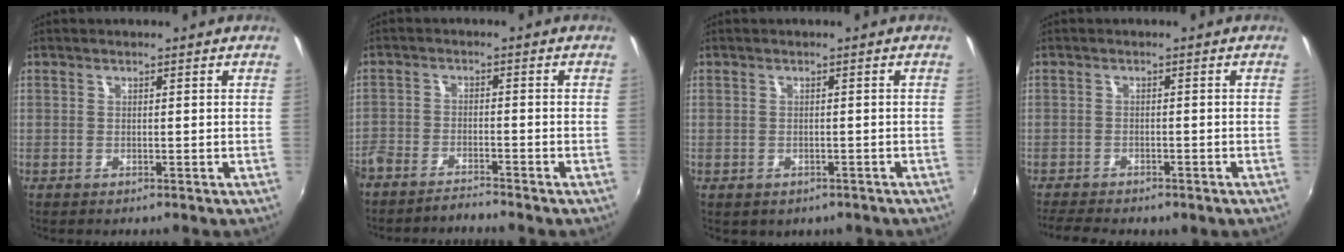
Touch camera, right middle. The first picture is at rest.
{"total": 5.8, "force": [-5.4, 1.0, 1.7], "torque": [-0.055, -0.015, -0.102]}
{"total": 2.5, "force": [-1.4, 1.9, 1.1], "torque": [-0.025, -0.011, -0.012]}
{"total": 7.0, "force": [-5.8, 2.3, 3.2], "torque": [-0.080, -0.024, -0.090]}